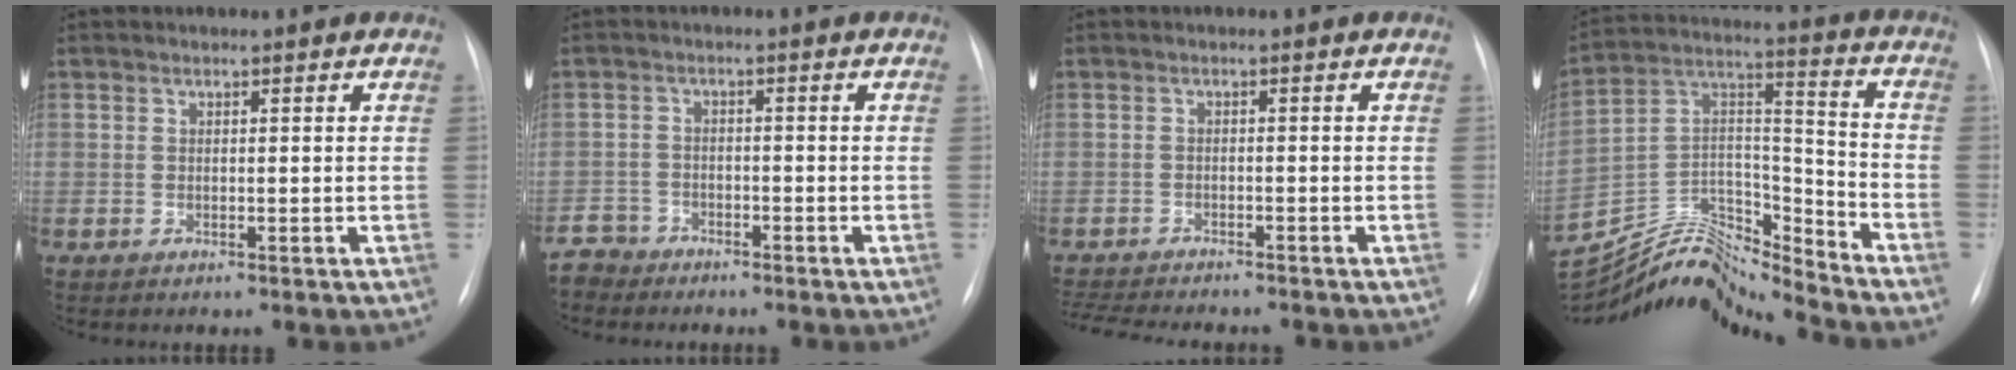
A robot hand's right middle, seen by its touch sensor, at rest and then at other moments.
{"total": 3.7, "force": [-3.3, 1.4, -1.0], "torque": [0.018, -0.003, -0.067]}
{"total": 9.9, "force": [-8.9, 1.7, 3.9], "torque": [-0.064, -0.008, -0.130]}
{"total": 16.6, "force": [-16.3, 1.0, 2.9], "torque": [-0.055, 0.060, -0.292]}